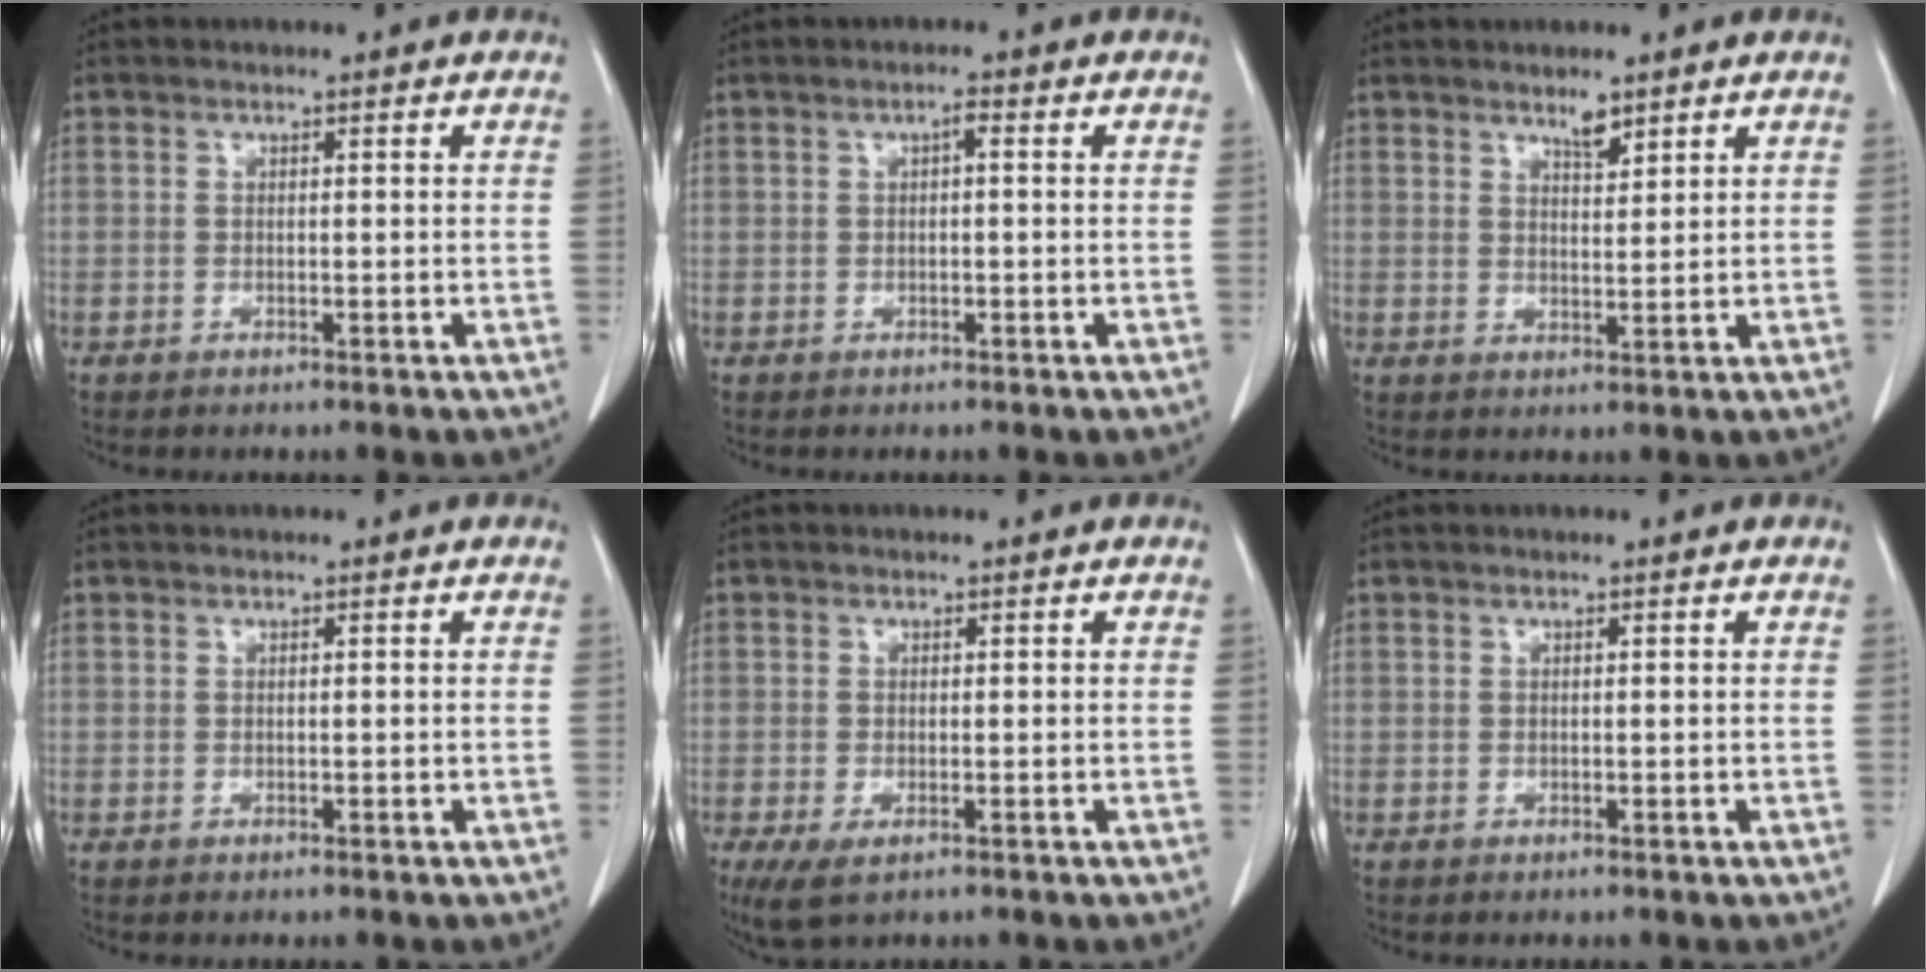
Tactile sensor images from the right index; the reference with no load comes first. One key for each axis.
{"total": 1.1, "fx": 0.1, "fy": 0.3, "fz": 1.1, "tx": -0.017, "ty": 0.004, "tz": 0.001}
{"total": 2.6, "fx": 2.1, "fy": 0.6, "fz": 1.4, "tx": -0.027, "ty": -0.004, "tz": 0.037}
{"total": 0.0}
{"total": 3.8, "fx": -1.9, "fy": 1.5, "fz": 2.9, "tx": -0.058, "ty": -0.010, "tz": -0.028}
{"total": 0.0}